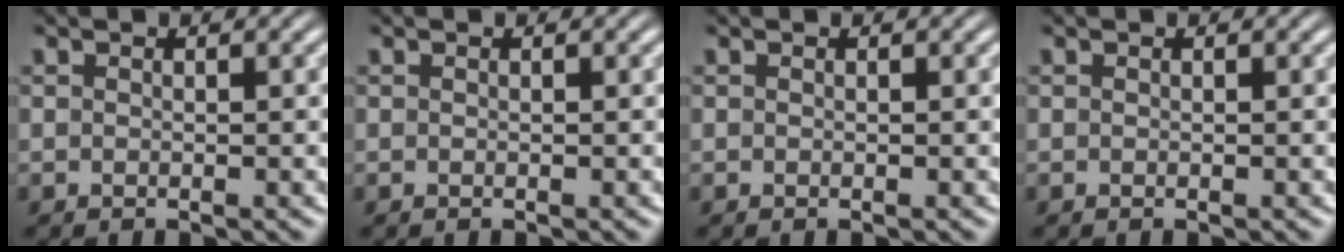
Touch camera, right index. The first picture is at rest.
{"total": 0.0}
{"total": 0.0}
{"total": 0.0}